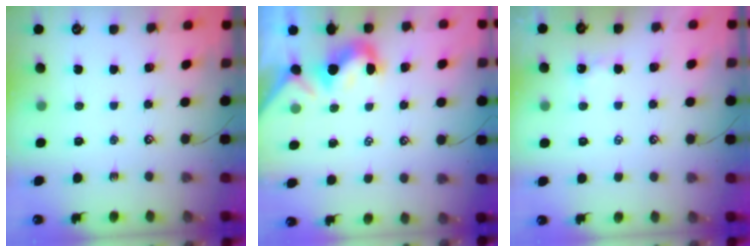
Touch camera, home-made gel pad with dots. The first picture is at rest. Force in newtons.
{"total": 0.5, "press": 0.4, "slide": 0.4}
{"total": 2.0, "press": 2.0, "slide": 0.2}